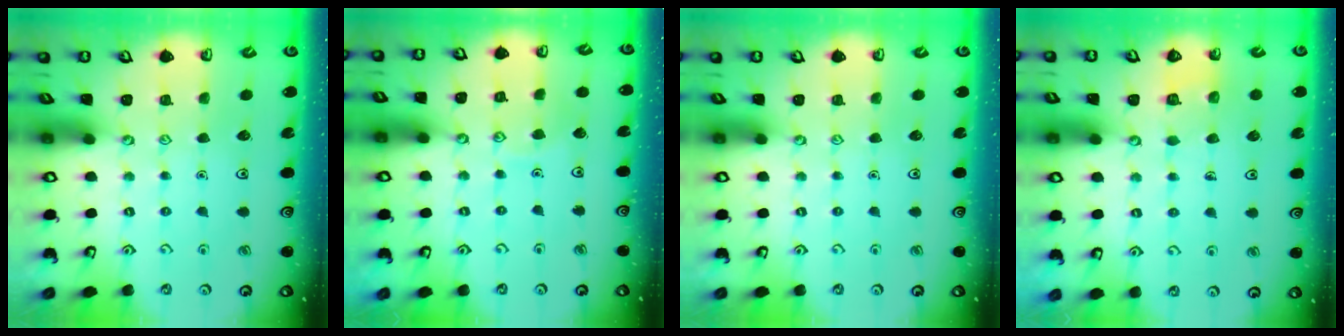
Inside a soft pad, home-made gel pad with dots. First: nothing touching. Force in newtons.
{"total": 5.2, "press": 5.1, "slide": 0.3}
{"total": 0.0}
{"total": 2.8, "press": 2.8, "slide": 0.1}